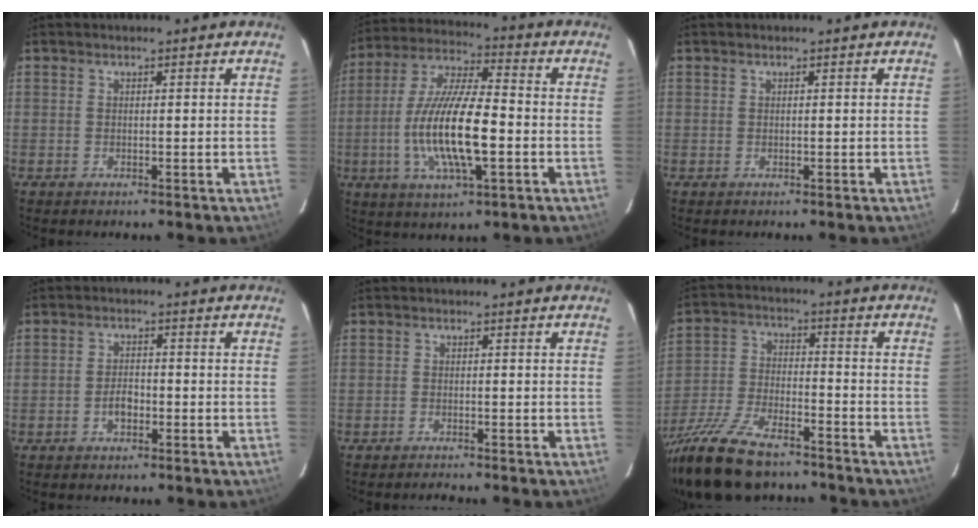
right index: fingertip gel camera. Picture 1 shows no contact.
{"total": 16.1, "force": [-3.5, 4.2, 15.1], "torque": [-0.303, -0.005, -0.066]}
{"total": 0.0}
{"total": 3.0, "force": [-1.4, 1.8, 2.1], "torque": [-0.039, 0.006, -0.024]}
{"total": 1.3, "force": [-1.3, 0.0, 0.0], "torque": [-0.013, -0.001, -0.024]}
{"total": 19.7, "force": [-15.5, 6.6, 10.1], "torque": [-0.217, -0.038, -0.272]}